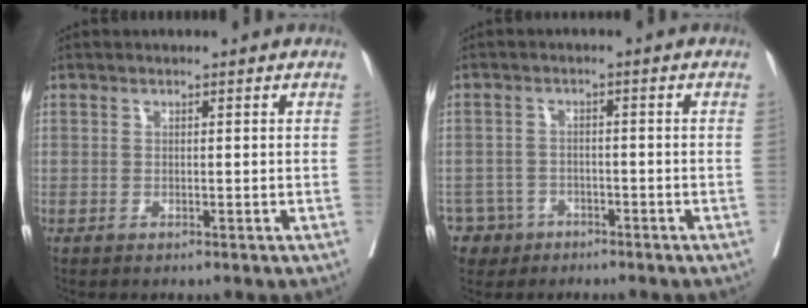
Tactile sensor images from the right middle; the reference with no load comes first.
{"total": 4.8, "force": [-3.0, 3.8, -0.2], "torque": [0.002, 0.010, -0.047]}